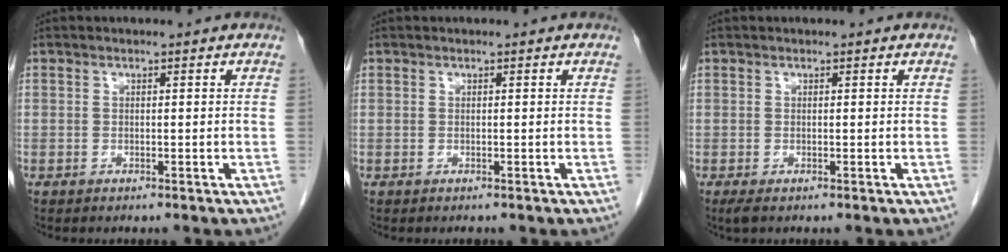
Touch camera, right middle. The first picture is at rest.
{"total": 0.0}
{"total": 1.1, "force": [-0.7, 0.3, 0.8], "torque": [-0.013, -0.004, -0.010]}